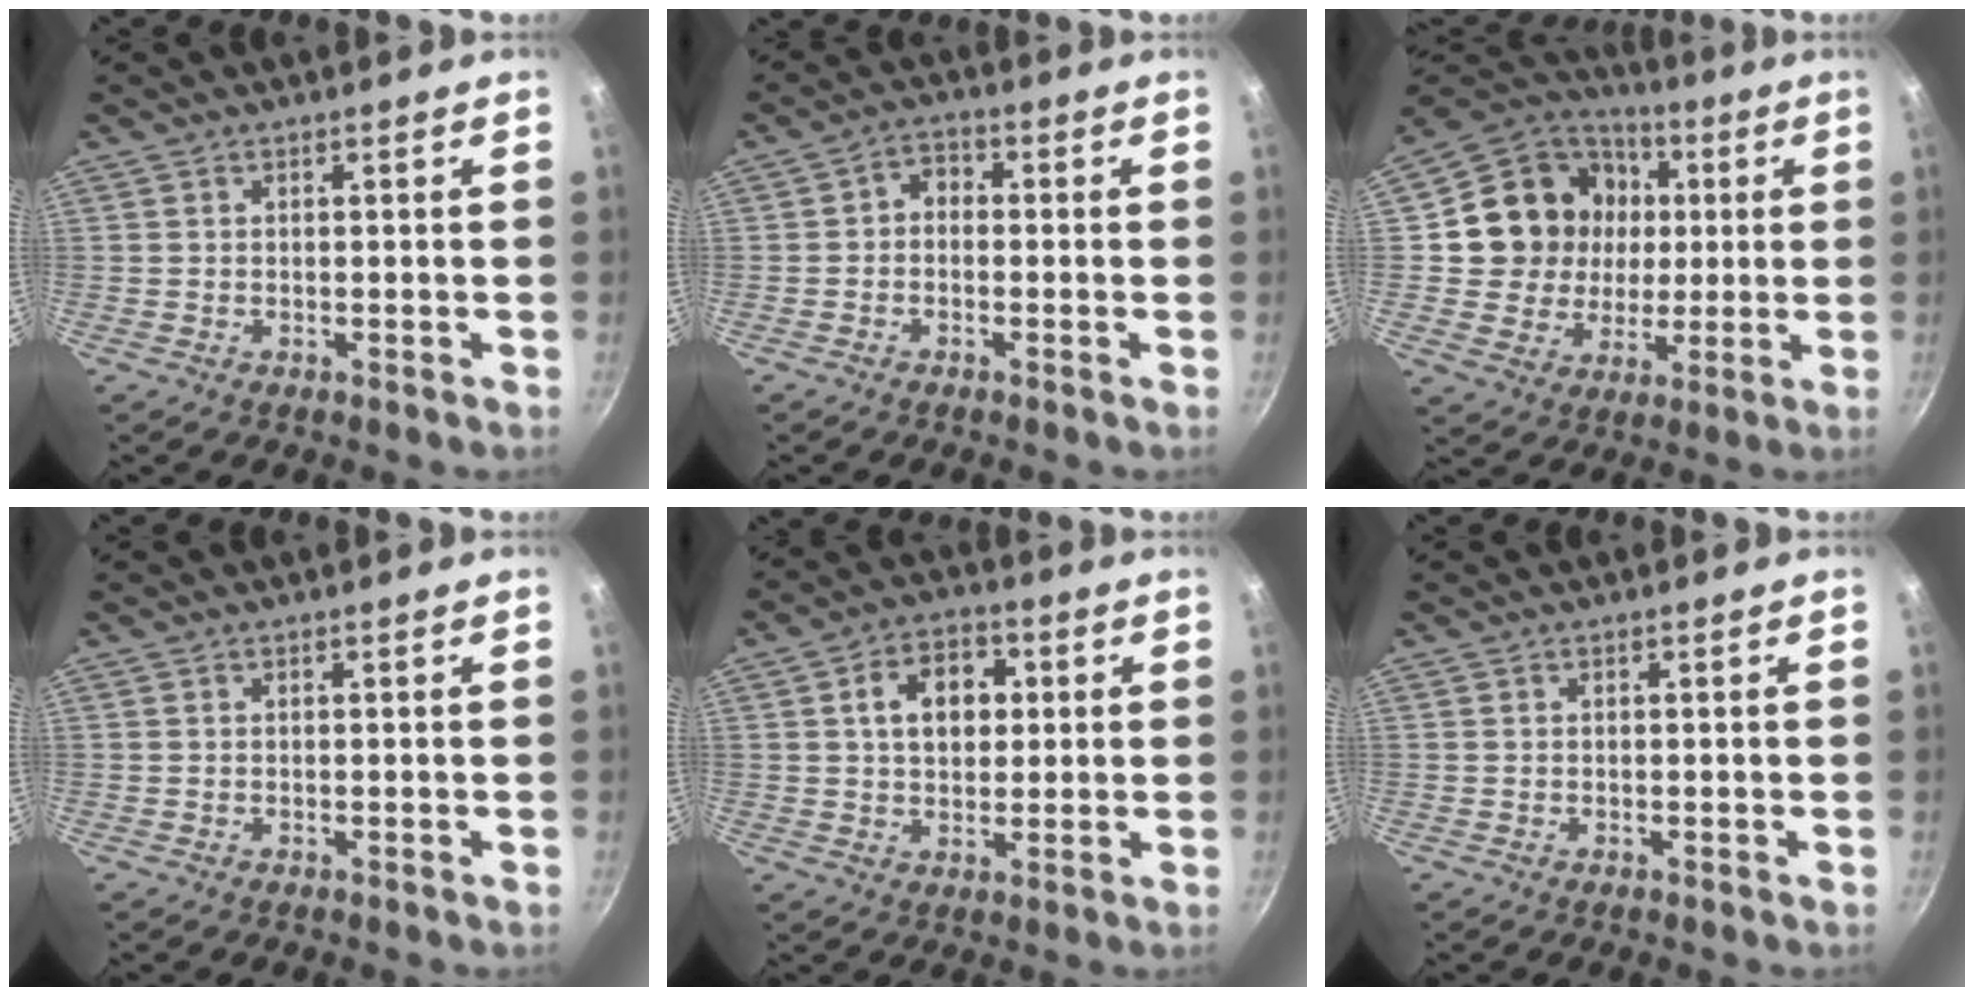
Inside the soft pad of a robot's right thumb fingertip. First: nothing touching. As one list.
[{"total": 3.4, "force": [-0.6, 2.6, 2.1], "torque": [-0.024, 0.015, -0.021]}, {"total": 18.2, "force": [2.9, 16.4, 7.3], "torque": [-0.110, 0.016, 0.050]}, {"total": 0.0}, {"total": 9.9, "force": [2.0, 7.1, 6.6], "torque": [-0.074, 0.010, 0.024]}, {"total": 0.0}]